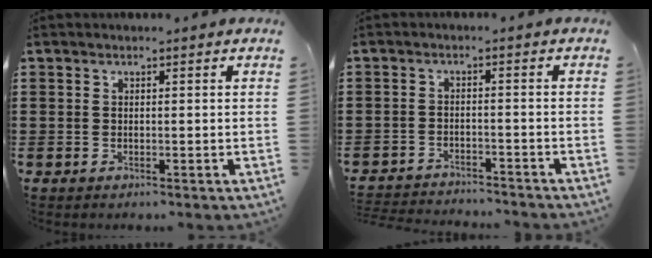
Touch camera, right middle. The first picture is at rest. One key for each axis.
{"total": 2.9, "fx": -2.9, "fy": 0.0, "fz": 0.1, "tx": -0.008, "ty": -0.004, "tz": -0.061}